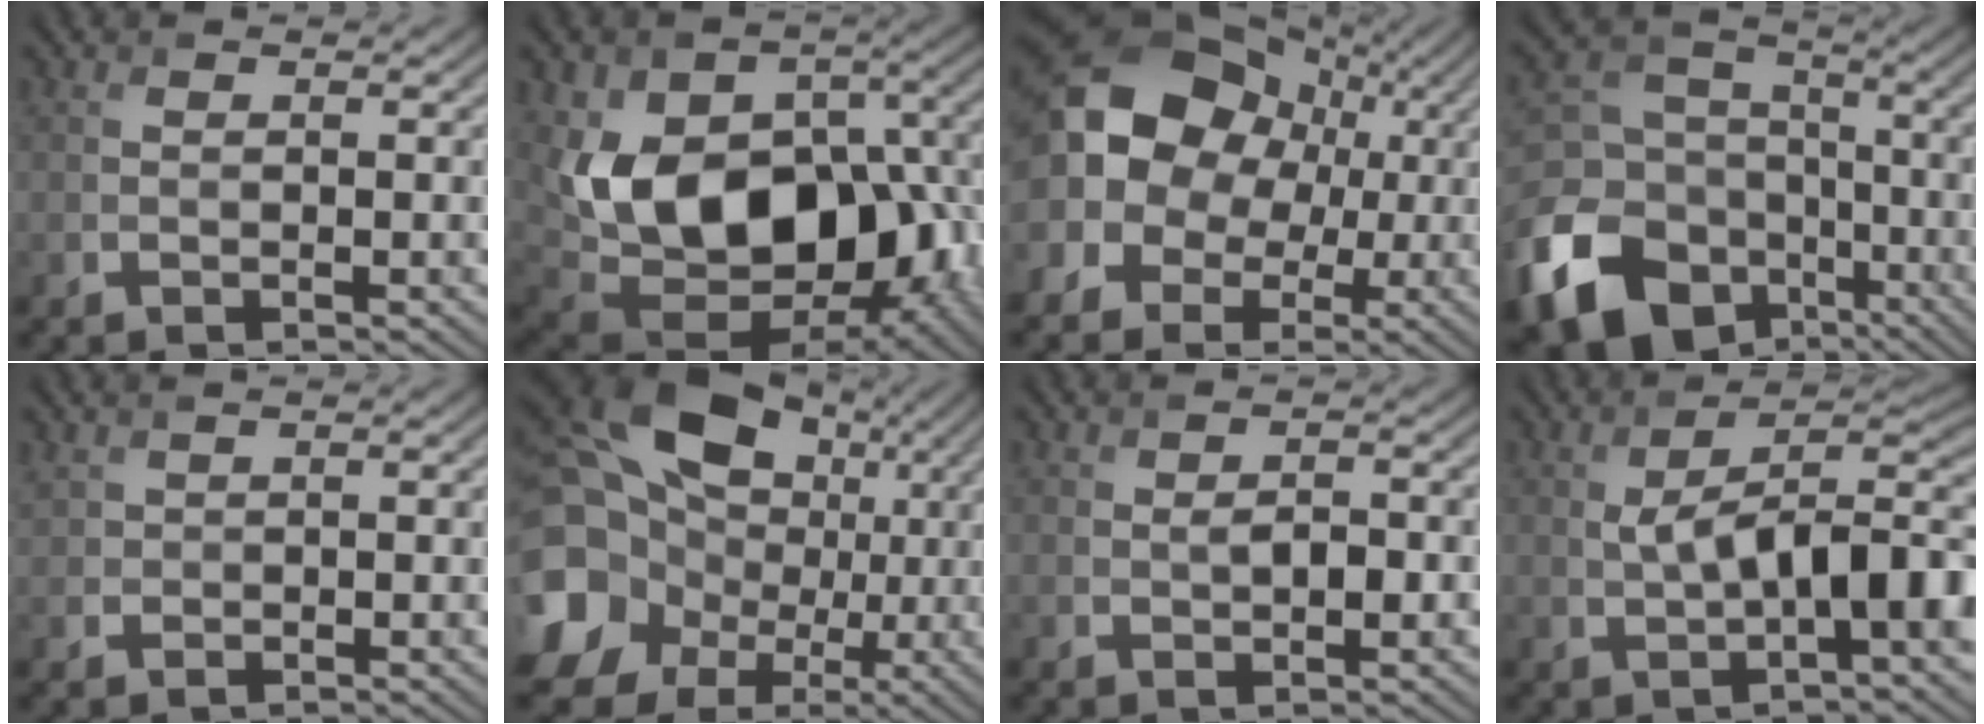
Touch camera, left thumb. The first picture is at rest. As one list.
[{"total": 16.5, "force": [-0.6, 11.5, 11.9], "torque": [-0.204, -0.022, -0.002]}, {"total": 14.4, "force": [1.4, 12.3, 7.4], "torque": [-0.173, 0.014, -0.001]}, {"total": 17.9, "force": [-8.4, 13.6, 8.0], "torque": [-0.235, -0.051, -0.147]}, {"total": 0.8, "force": [0.4, 0.7, -0.3], "torque": [0.004, -0.001, 0.008]}, {"total": 20.9, "force": [2.8, 17.9, 10.4], "torque": [-0.263, -0.004, 0.040]}, {"total": 2.2, "force": [-0.2, 1.2, 1.9], "torque": [-0.033, -0.003, -0.003]}, {"total": 10.1, "force": [-0.1, 4.1, 9.2], "torque": [-0.147, 0.006, -0.002]}]